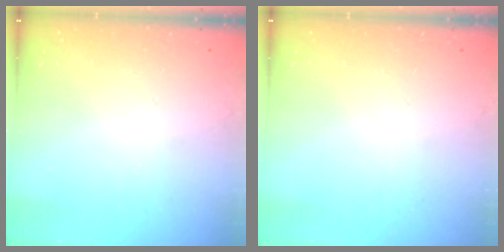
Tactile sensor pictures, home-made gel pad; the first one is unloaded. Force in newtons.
{"total": 0.0}